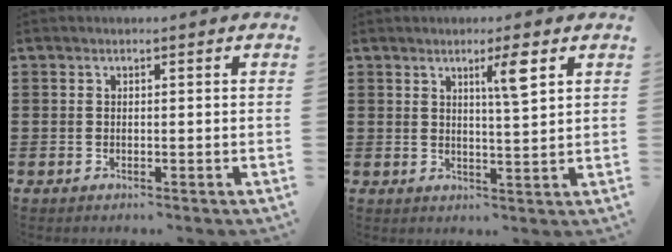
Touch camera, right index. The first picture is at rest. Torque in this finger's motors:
{"motor_torque": [0.02, 0.00, 0.19, 0.04]}